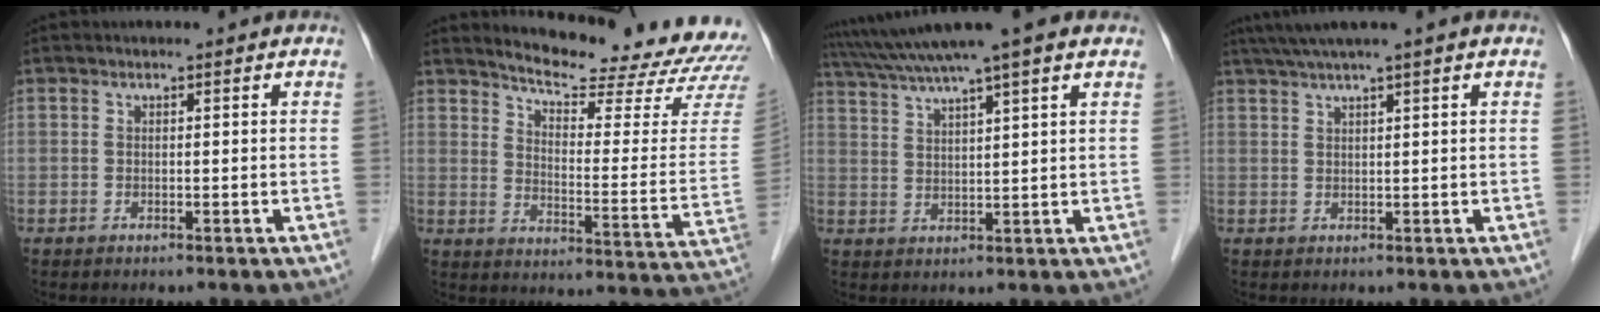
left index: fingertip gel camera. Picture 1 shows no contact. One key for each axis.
{"total": 21.6, "fx": 20.6, "fy": 1.6, "fz": 6.2, "tx": -0.089, "ty": -0.109, "tz": 0.249}
{"total": 11.4, "fx": 9.1, "fy": -0.5, "fz": 6.9, "tx": -0.126, "ty": 0.037, "tz": 0.137}
{"total": 5.1, "fx": 3.8, "fy": -1.2, "fz": 3.2, "tx": -0.058, "ty": 0.026, "tz": 0.070}